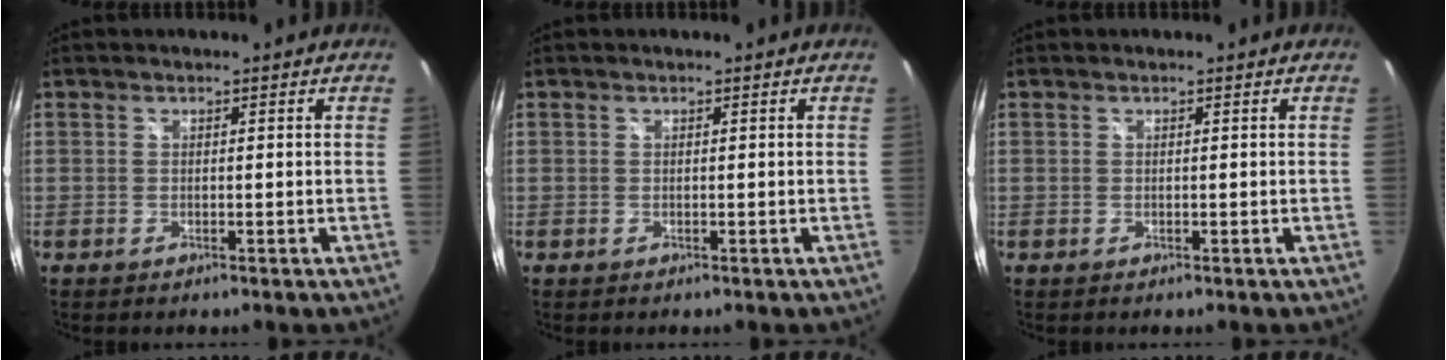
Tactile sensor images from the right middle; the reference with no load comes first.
{"total": 0.0}
{"total": 0.0}